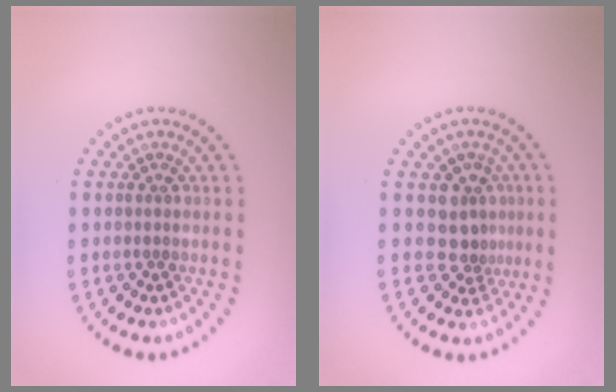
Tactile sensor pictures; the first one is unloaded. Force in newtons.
{"total": 3.0, "press": 2.3, "slide": 1.8}